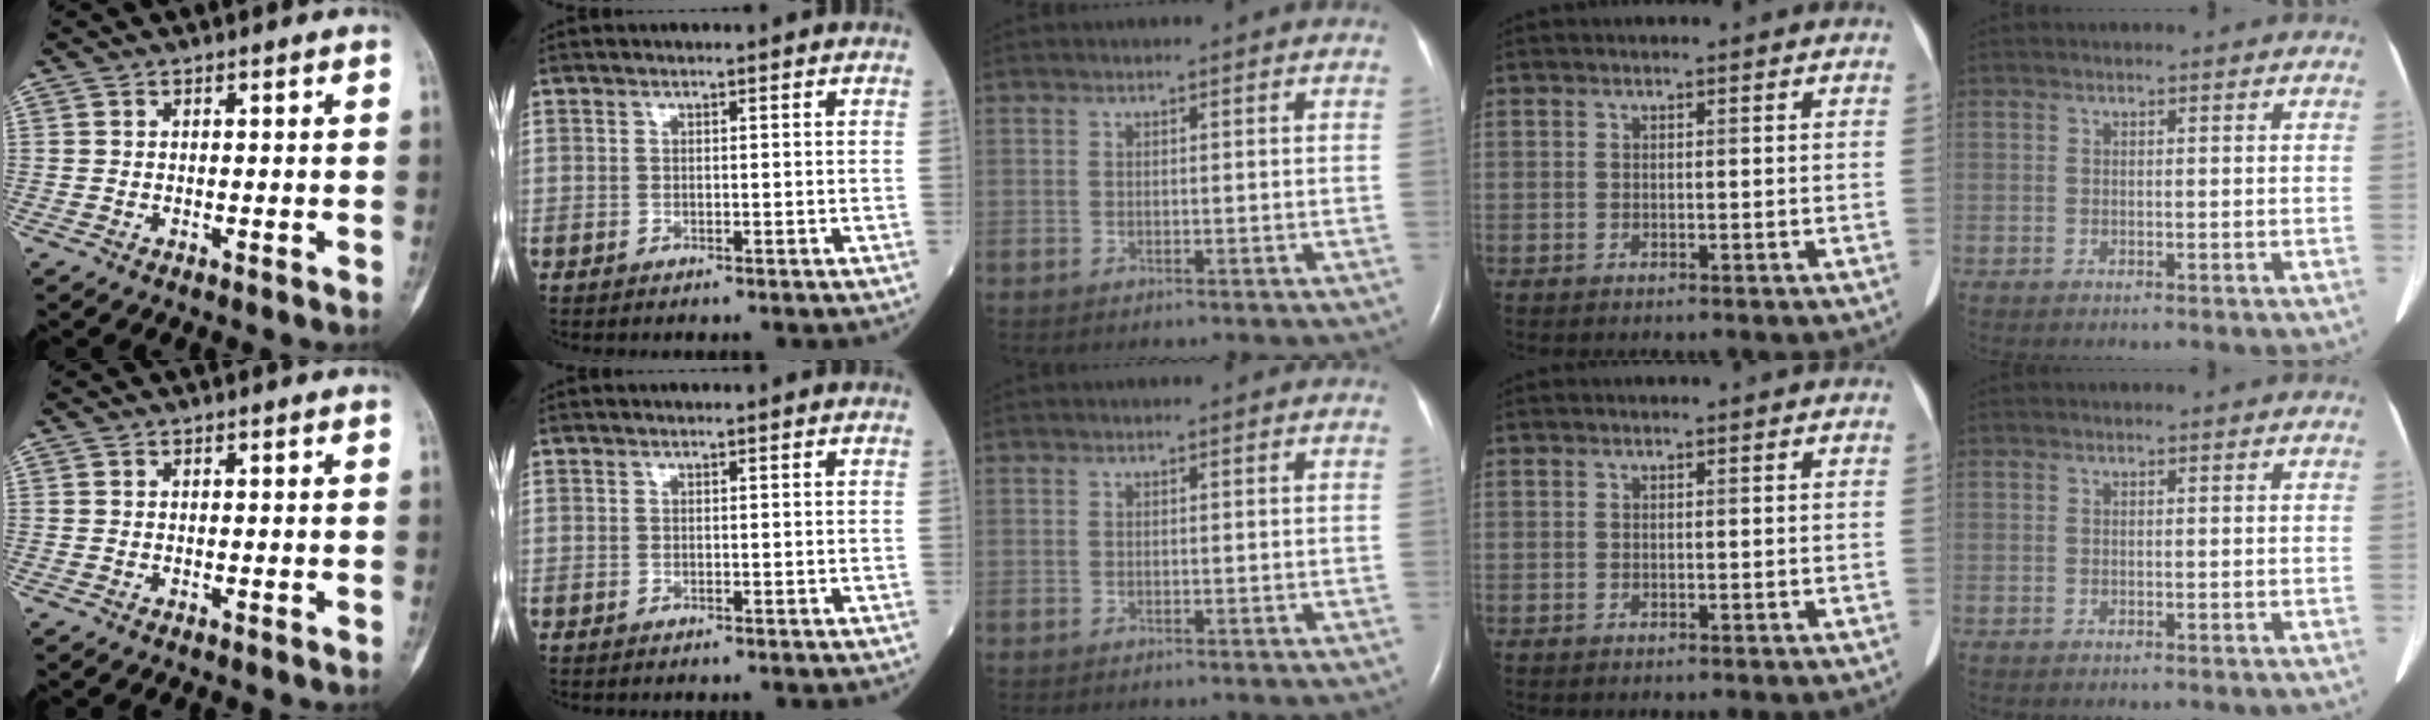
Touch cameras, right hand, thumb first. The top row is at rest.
{}